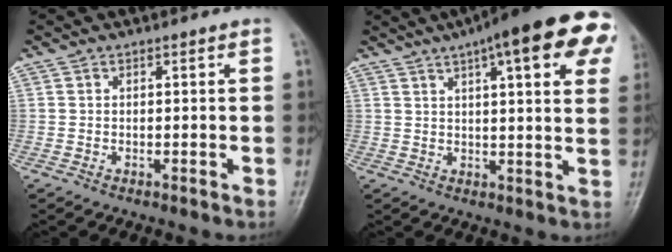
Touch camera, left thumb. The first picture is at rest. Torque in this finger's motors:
{"motor_torque": [1.12, 0.61, 2.11, -0.66, 0.36]}